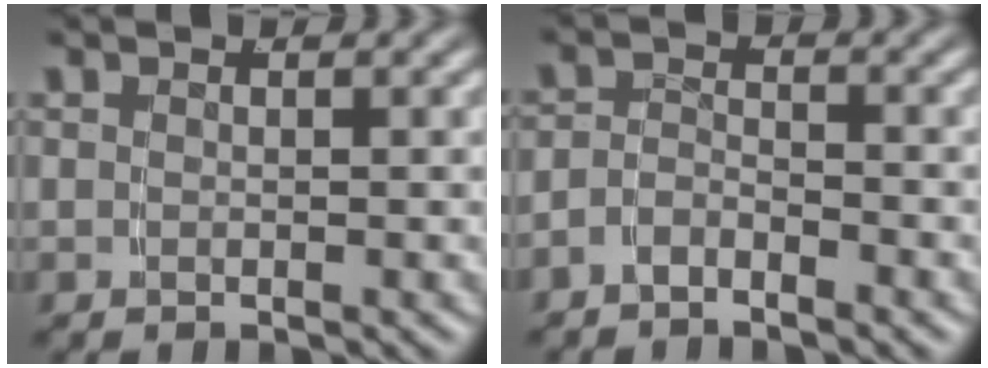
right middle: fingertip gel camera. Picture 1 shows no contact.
{"total": 2.5, "force": [-2.2, 1.1, 0.6], "torque": [-0.011, -0.008, -0.042]}